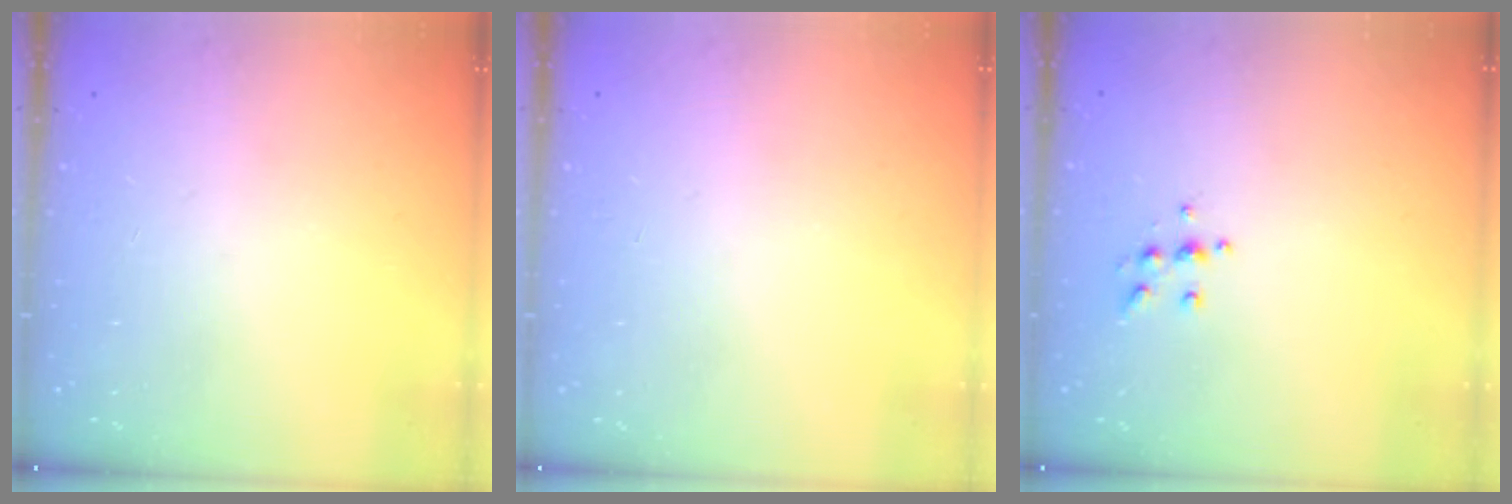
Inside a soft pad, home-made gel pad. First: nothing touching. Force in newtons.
{"total": 0.0}
{"total": 5.7, "press": 5.7, "slide": 0.9}